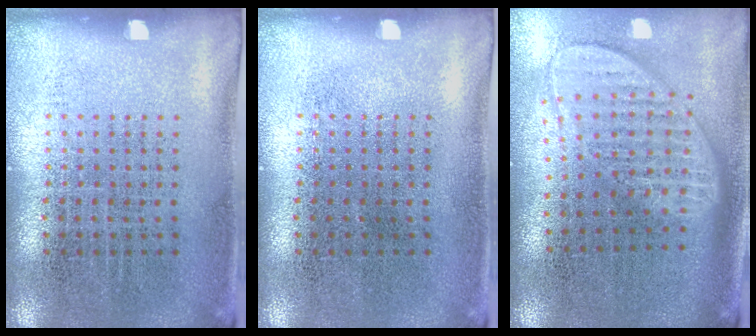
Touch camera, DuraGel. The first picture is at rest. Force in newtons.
{"total": 0.0}
{"total": 2.1, "press": 1.6, "slide": 1.4}